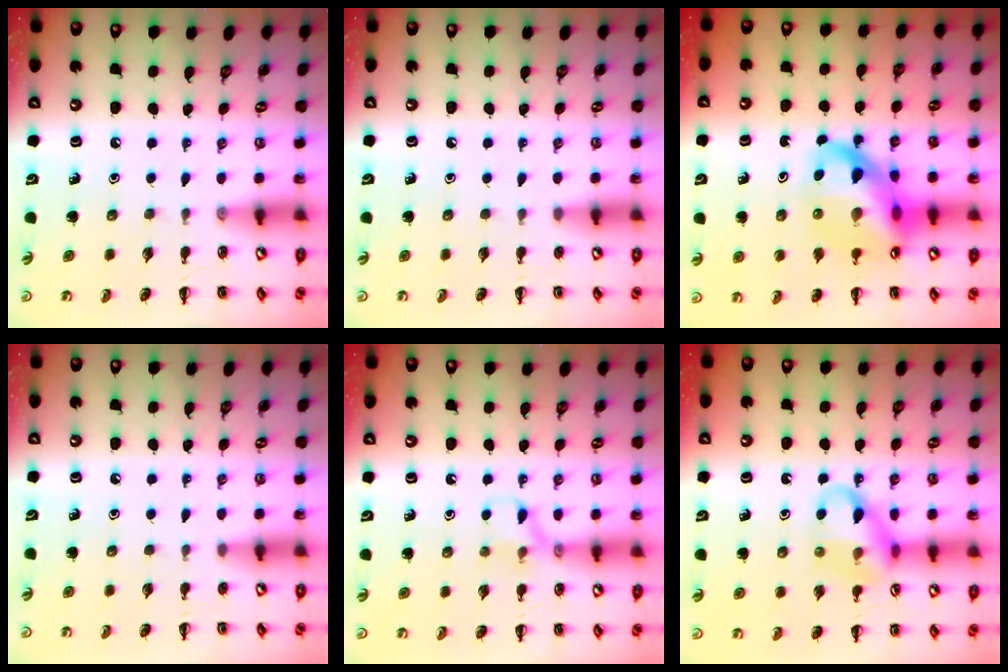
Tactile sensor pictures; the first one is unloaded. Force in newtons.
{"total": 0.7, "press": 0.7, "slide": 0.0}
{"total": 16.9, "press": 16.3, "slide": 4.2}
{"total": 0.7, "press": 0.7, "slide": 0.0}
{"total": 7.6, "press": 7.5, "slide": 1.1}
{"total": 12.5, "press": 12.3, "slide": 2.1}